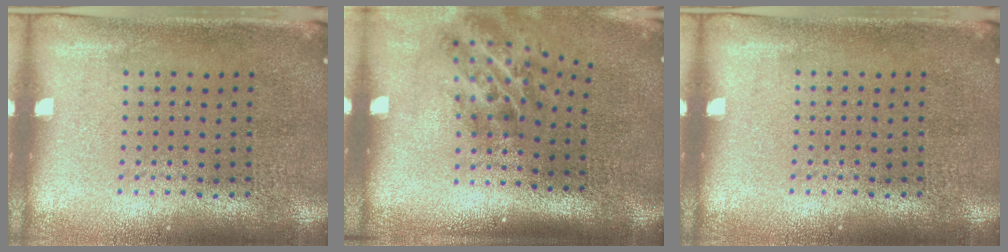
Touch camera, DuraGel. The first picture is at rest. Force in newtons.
{"total": 2.1, "press": 1.3, "slide": 1.7}
{"total": 0.0}